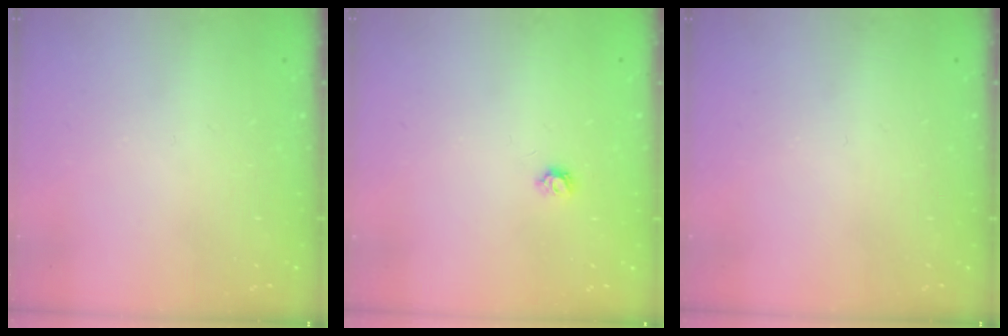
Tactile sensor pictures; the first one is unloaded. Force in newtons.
{"total": 3.9, "press": 3.8, "slide": 0.7}
{"total": 0.0}